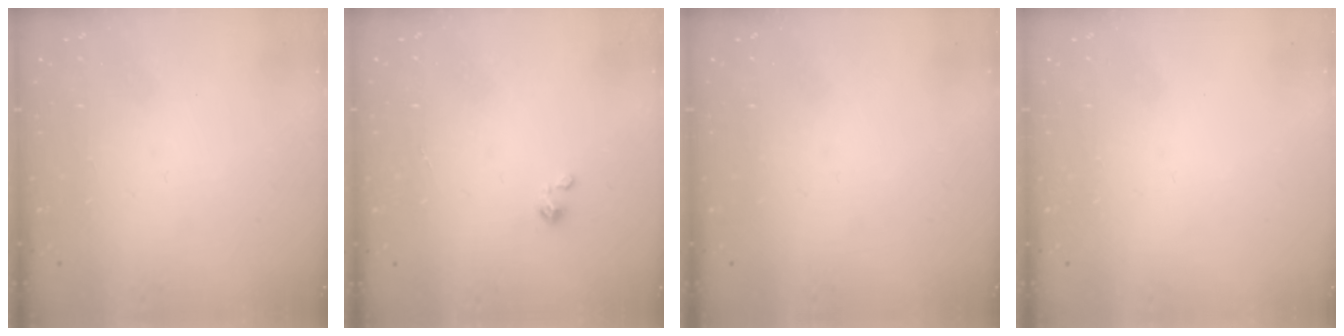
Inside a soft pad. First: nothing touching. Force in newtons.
{"total": 2.3, "press": 2.2, "slide": 0.3}
{"total": 0.0}
{"total": 0.0}